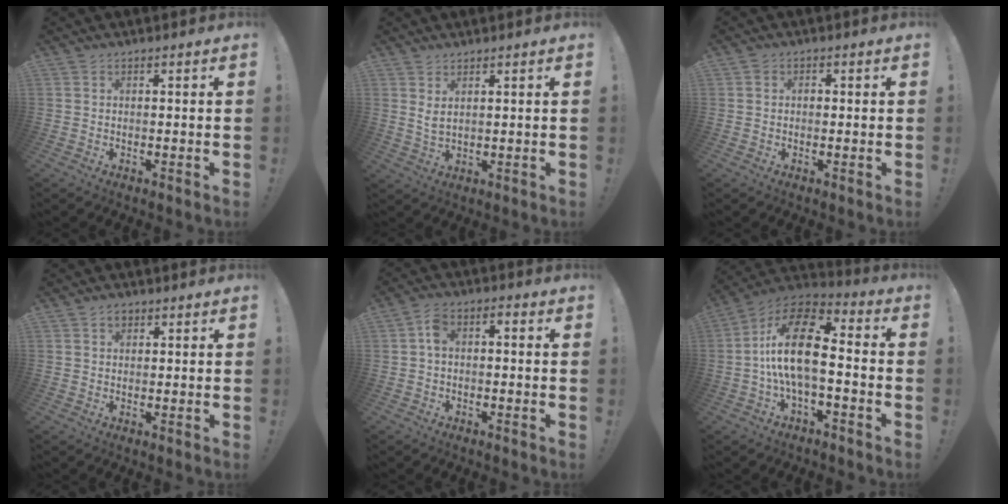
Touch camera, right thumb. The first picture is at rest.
{"total": 3.2, "force": [2.1, 0.8, 2.3], "torque": [-0.037, -0.017, 0.036]}
{"total": 1.2, "force": [-0.2, 1.1, 0.2], "torque": [-0.002, 0.004, -0.005]}
{"total": 2.2, "force": [1.2, 1.6, 0.9], "torque": [-0.007, -0.003, 0.020]}
{"total": 4.7, "force": [-1.2, 2.9, 3.5], "torque": [-0.069, 0.015, -0.021]}
{"total": 18.4, "force": [-0.5, 8.9, 16.1], "torque": [-0.293, 0.014, -0.005]}